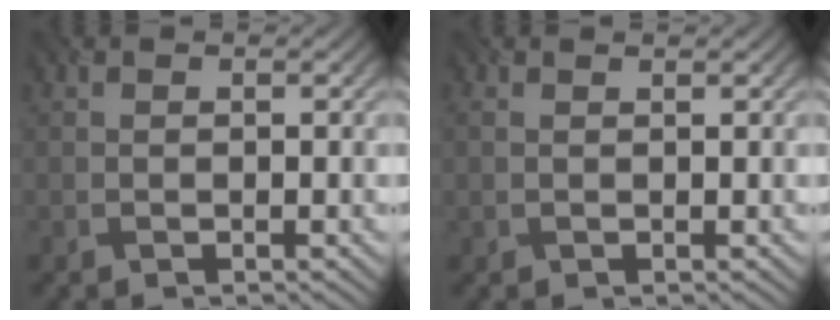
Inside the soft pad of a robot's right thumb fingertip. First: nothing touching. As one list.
[{"total": 1.1, "force": [0.7, 0.5, 0.7], "torque": [-0.022, 0.001, 0.015]}]